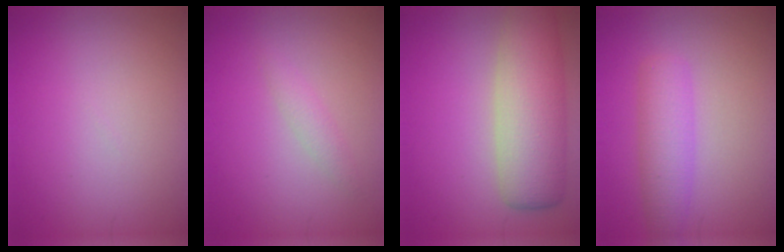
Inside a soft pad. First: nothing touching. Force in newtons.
{"total": 1.2, "press": 1.2, "slide": 0.0}
{"total": 7.3, "press": 7.3, "slide": 0.4}
{"total": 3.5, "press": 3.5, "slide": 0.2}